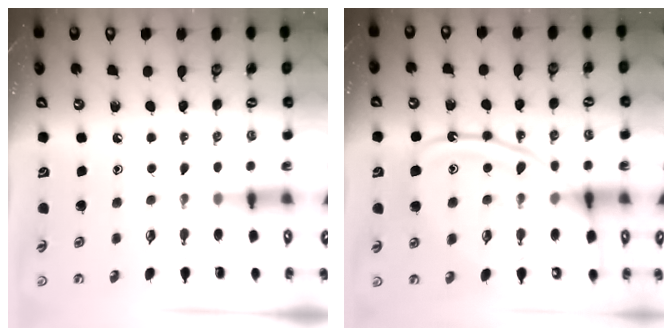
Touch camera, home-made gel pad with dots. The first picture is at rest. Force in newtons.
{"total": 18.0, "press": 17.9, "slide": 1.7}